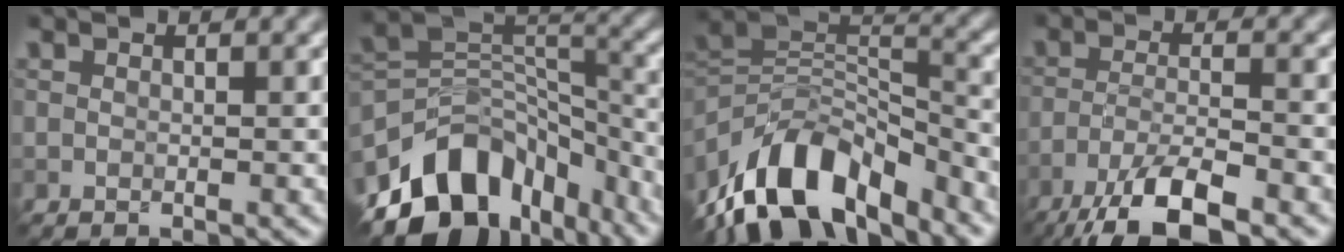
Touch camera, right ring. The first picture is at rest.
{"total": 11.4, "force": [-7.2, 7.0, 5.4], "torque": [-0.084, 0.003, -0.121]}
{"total": 11.2, "force": [-7.7, 5.1, 6.3], "torque": [-0.105, 0.011, -0.142]}
{"total": 7.6, "force": [-5.7, 1.7, 4.8], "torque": [-0.078, -0.002, -0.104]}